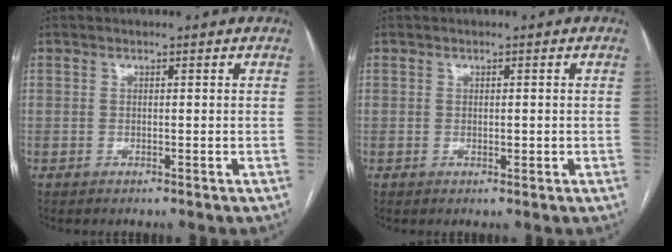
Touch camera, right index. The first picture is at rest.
{"total": 0.9, "force": [0.0, 0.4, 0.8], "torque": [-0.010, -0.002, 0.003]}